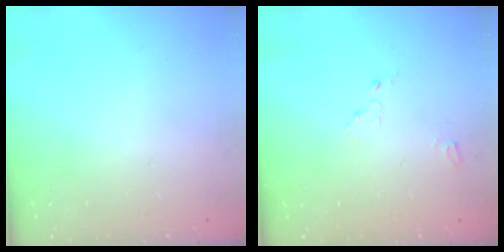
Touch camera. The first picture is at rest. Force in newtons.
{"total": 2.4, "press": 2.4, "slide": 0.3}